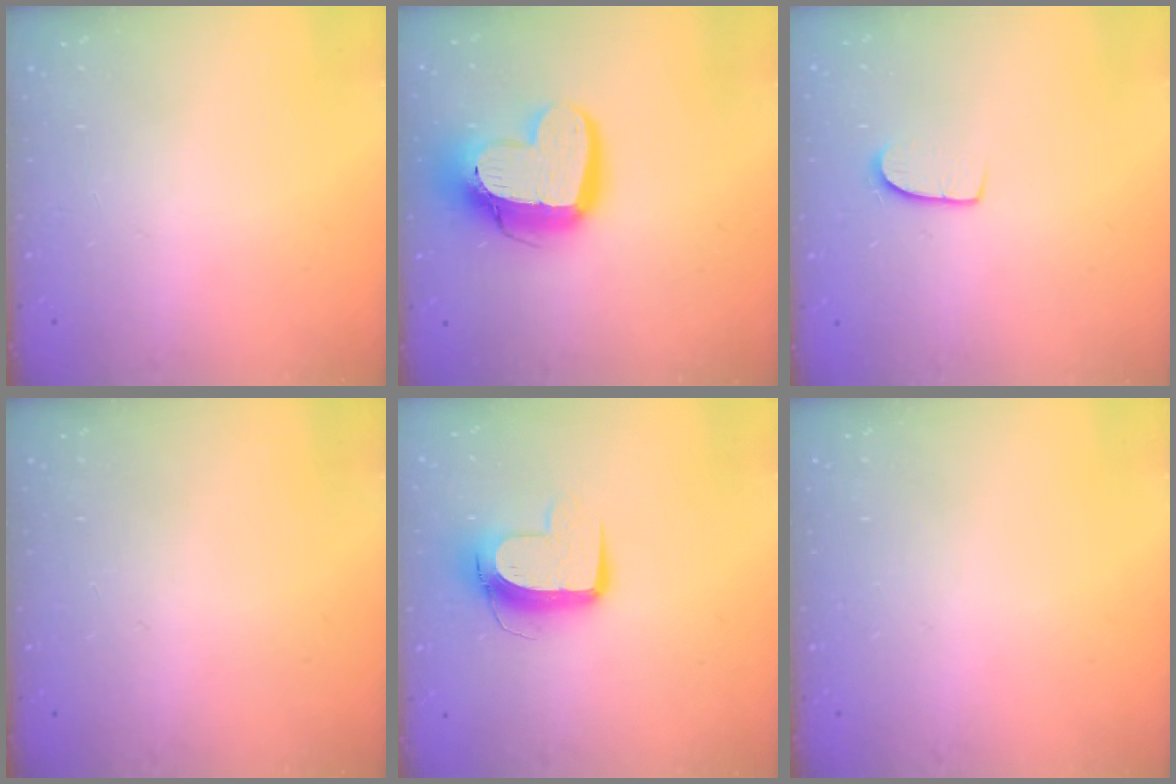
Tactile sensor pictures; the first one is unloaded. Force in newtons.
{"total": 18.9, "press": 18.8, "slide": 1.6}
{"total": 6.8, "press": 6.8, "slide": 0.4}
{"total": 0.0}
{"total": 10.3, "press": 10.3, "slide": 0.8}
{"total": 0.0}